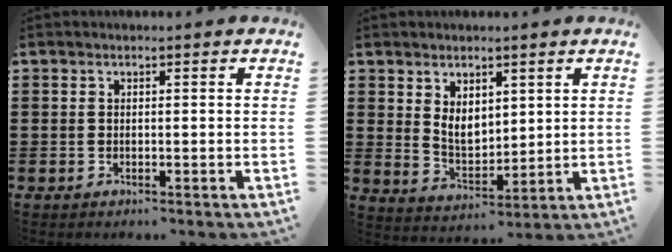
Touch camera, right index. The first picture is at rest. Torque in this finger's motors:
{"motor_torque": [0.92, 1.22, 0.32, 0.12]}